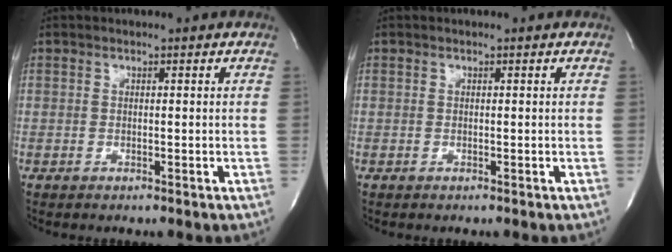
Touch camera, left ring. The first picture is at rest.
{"total": 0.0}